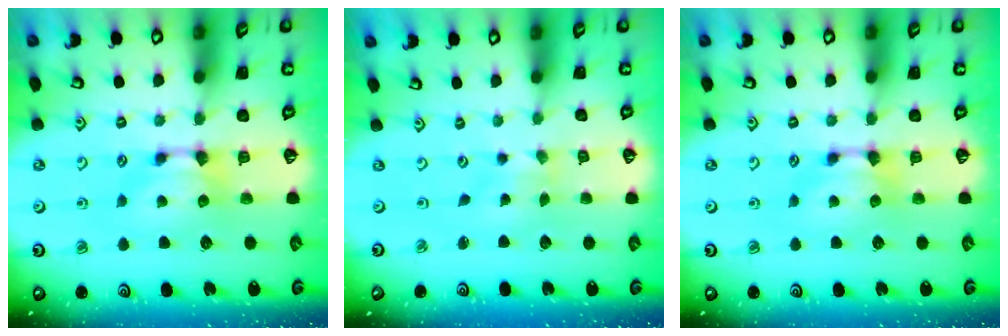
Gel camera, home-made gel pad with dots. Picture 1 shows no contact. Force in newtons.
{"total": 3.8, "press": 3.7, "slide": 0.8}
{"total": 0.0}